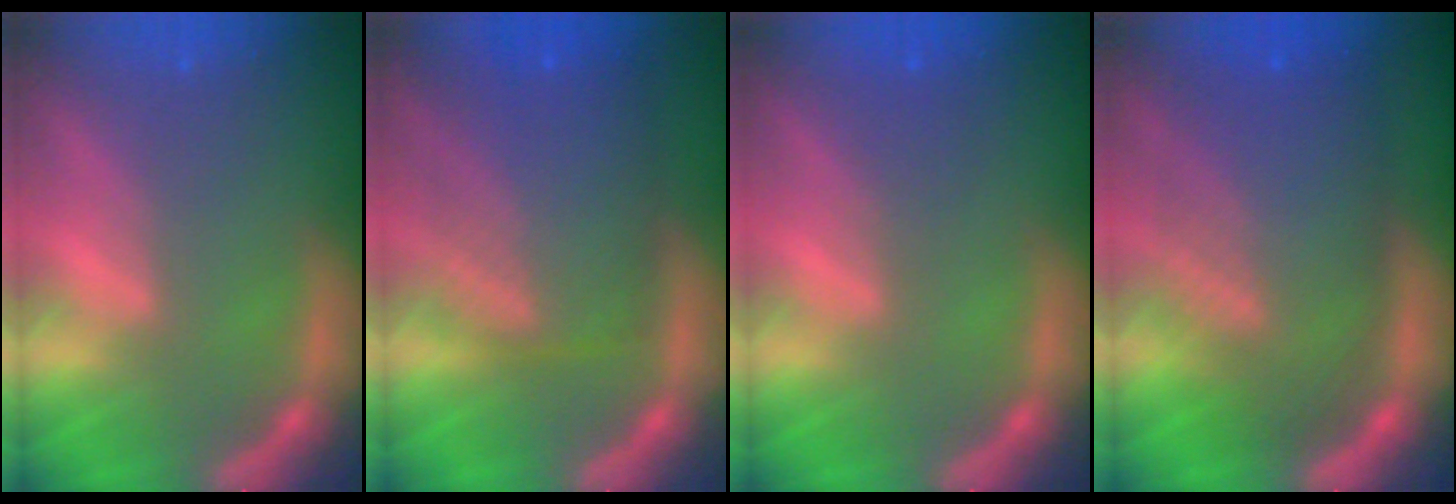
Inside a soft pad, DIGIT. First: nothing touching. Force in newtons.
{"total": 8.6}
{"total": 1.5}
{"total": 10.0}